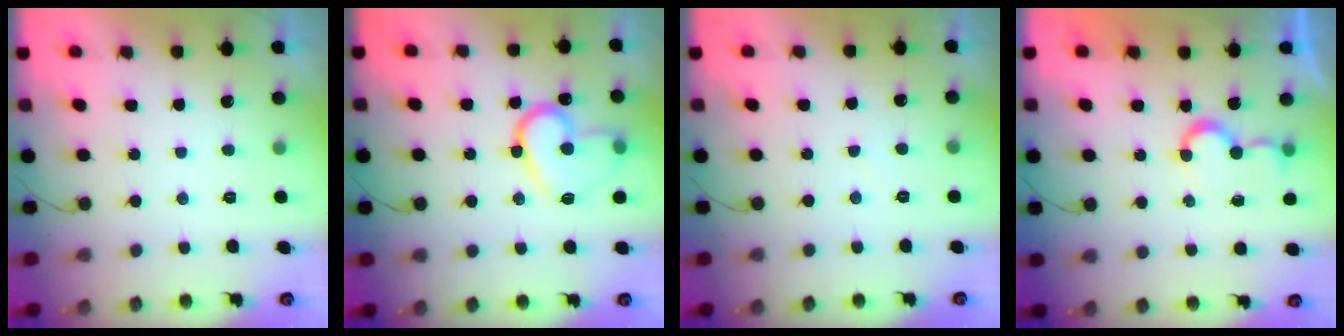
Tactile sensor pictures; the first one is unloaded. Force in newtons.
{"total": 15.0, "press": 14.9, "slide": 1.4}
{"total": 2.9, "press": 2.9, "slide": 0.2}
{"total": 5.8, "press": 5.8, "slide": 0.5}